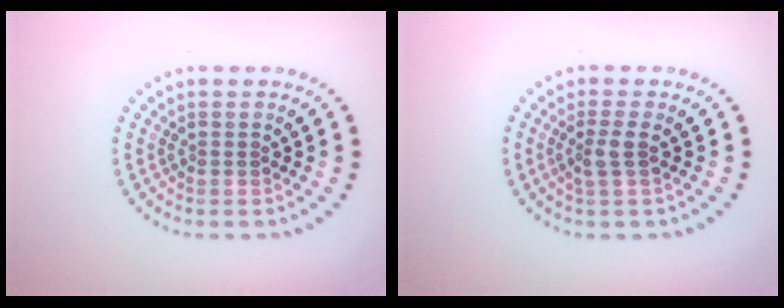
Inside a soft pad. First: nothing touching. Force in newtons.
{"total": 1.7, "press": 1.4, "slide": 0.9}